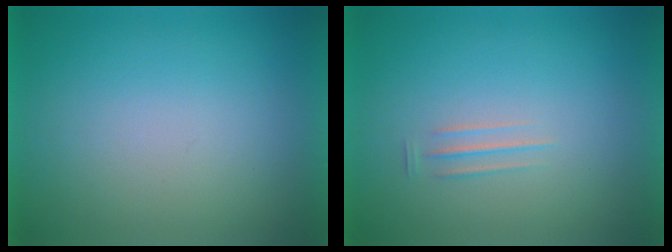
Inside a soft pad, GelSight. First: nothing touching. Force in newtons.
{"total": 1.4}